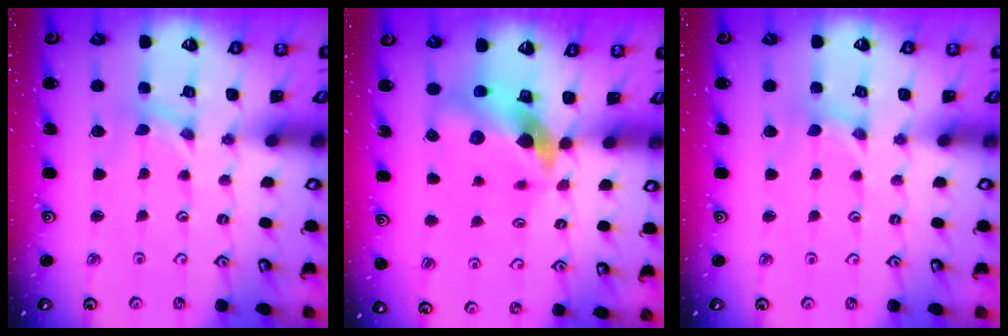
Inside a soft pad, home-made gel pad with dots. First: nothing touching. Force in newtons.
{"total": 11.6, "press": 11.4, "slide": 1.7}
{"total": 0.0}